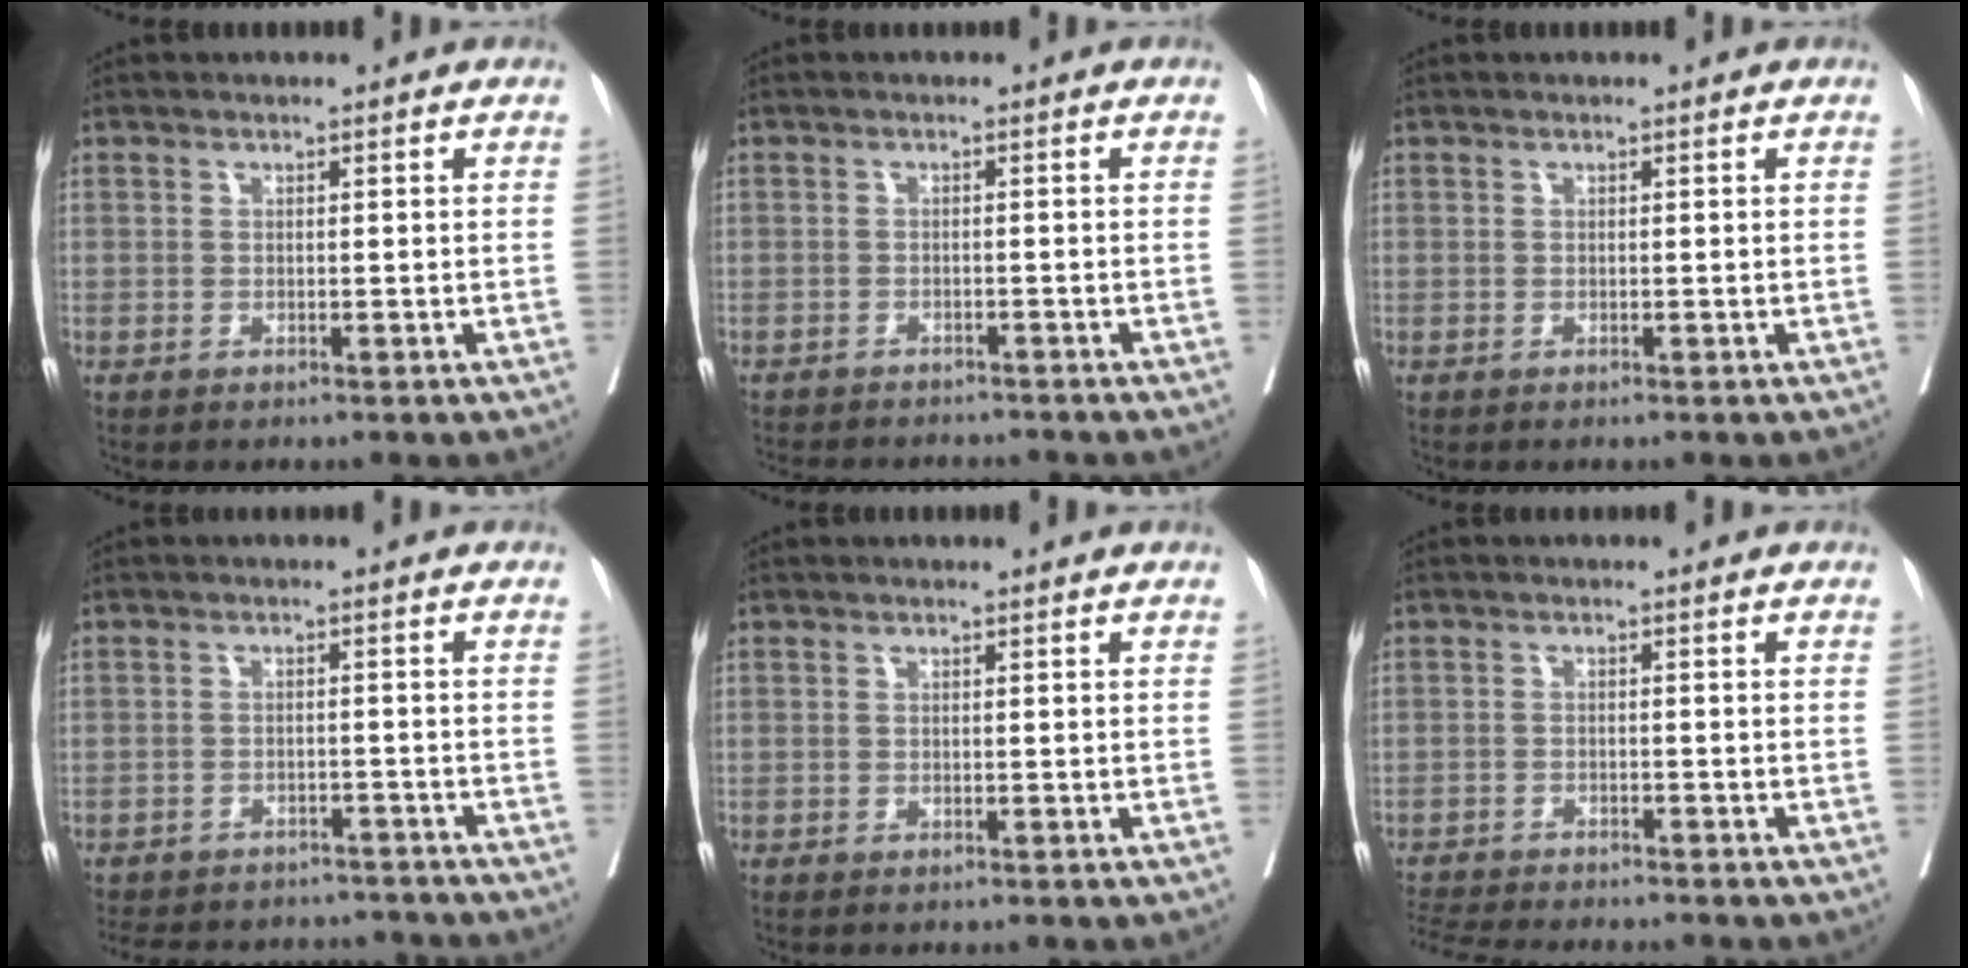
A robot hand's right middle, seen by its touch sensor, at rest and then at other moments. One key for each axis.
{"total": 9.4, "fx": -8.7, "fy": 2.3, "fz": 2.7, "tx": -0.046, "ty": -0.004, "tz": -0.111}
{"total": 0.0}
{"total": 16.0, "fx": -14.6, "fy": 5.1, "fz": 4.2, "tx": -0.105, "ty": 0.008, "tz": -0.188}
{"total": 0.7, "fx": -0.6, "fy": 0.2, "fz": 0.2, "tx": -0.007, "ty": -0.002, "tz": -0.011}
{"total": 10.5, "fx": -9.8, "fy": 1.2, "fz": 3.8, "tx": -0.061, "ty": -0.010, "tz": -0.146}